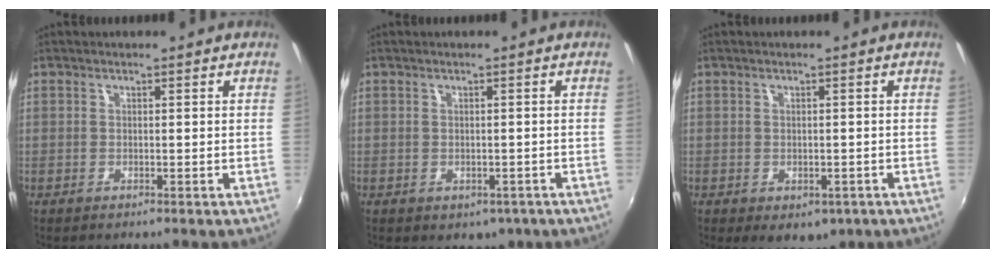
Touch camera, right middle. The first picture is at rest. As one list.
[{"total": 3.6, "force": [-1.6, 2.7, 1.7], "torque": [-0.032, -0.009, -0.015]}, {"total": 4.9, "force": [-2.2, 3.3, 2.8], "torque": [-0.050, -0.018, -0.022]}]